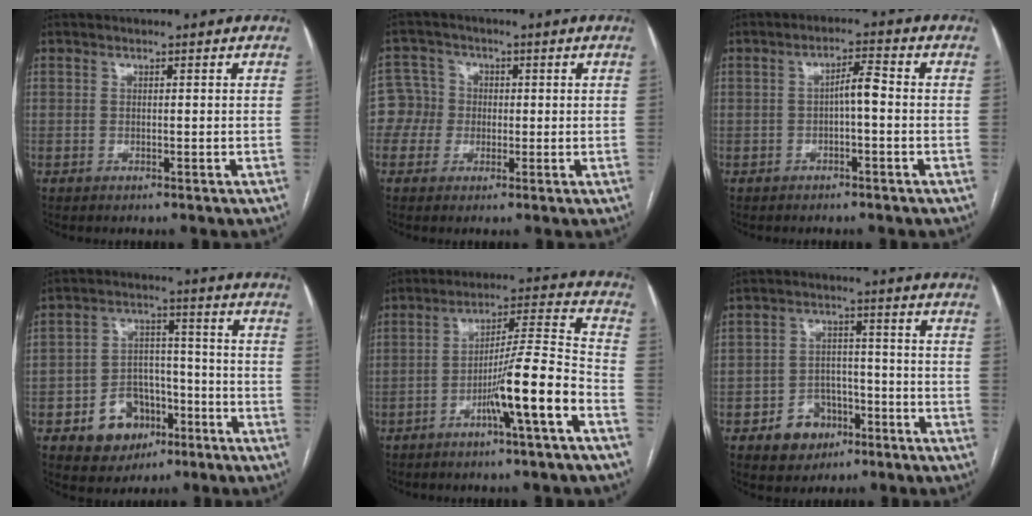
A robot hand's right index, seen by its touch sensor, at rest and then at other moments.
{"total": 4.8, "force": [-0.3, 4.8, 0.3], "torque": [0.004, 0.023, -0.010]}
{"total": 3.3, "force": [-0.5, 0.6, 3.2], "torque": [-0.052, 0.012, -0.007]}
{"total": 9.4, "force": [-4.5, 7.1, 4.3], "torque": [-0.070, 0.025, -0.065]}
{"total": 11.2, "force": [-5.2, -0.7, 9.9], "torque": [-0.163, 0.013, -0.084]}
{"total": 6.9, "force": [-3.6, 5.3, 2.4], "torque": [-0.038, 0.018, -0.050]}